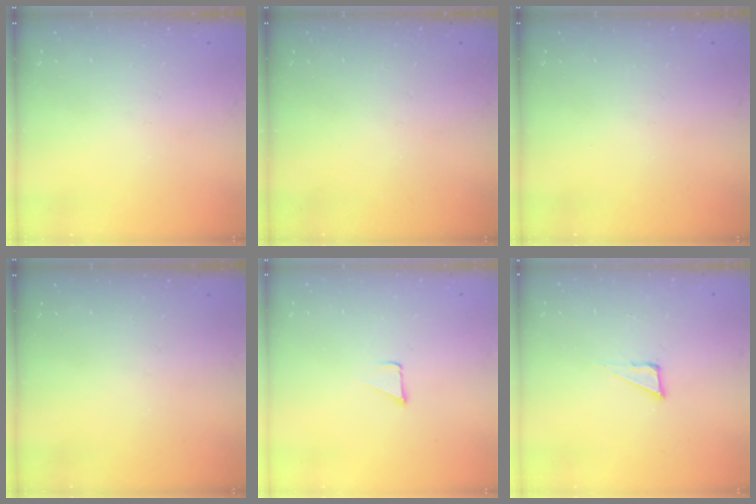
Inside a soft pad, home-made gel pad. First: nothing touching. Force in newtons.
{"total": 0.0}
{"total": 0.0}
{"total": 0.0}
{"total": 1.8, "press": 1.7, "slide": 0.1}
{"total": 4.8, "press": 4.8, "slide": 0.4}